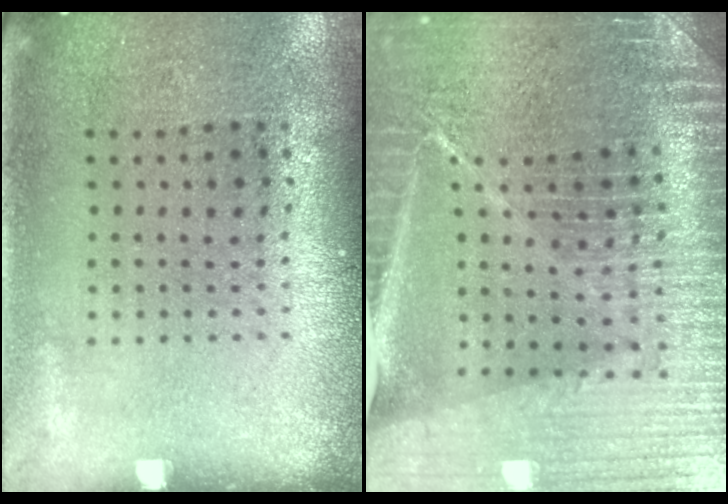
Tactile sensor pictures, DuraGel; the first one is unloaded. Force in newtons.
{"total": 5.7, "press": 5.1, "slide": 2.4}